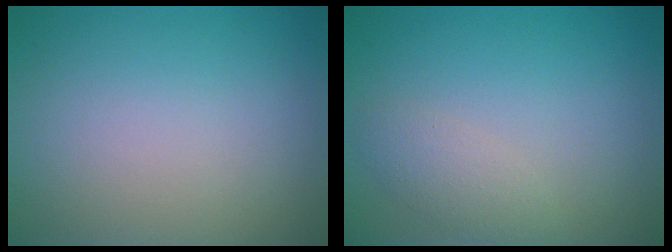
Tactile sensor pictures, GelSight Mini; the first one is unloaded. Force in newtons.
{"total": 1.9, "press": 1.9, "slide": 0.1}